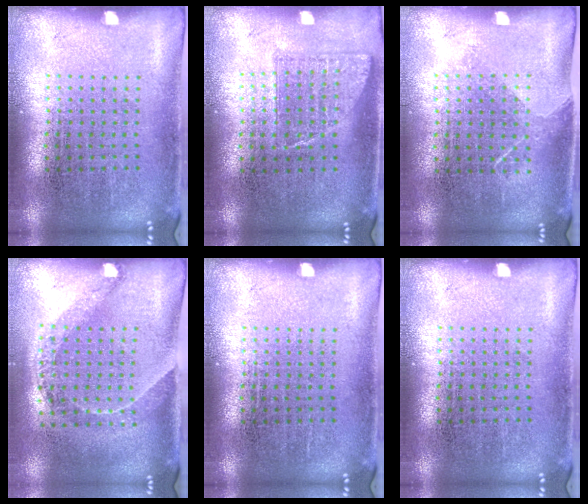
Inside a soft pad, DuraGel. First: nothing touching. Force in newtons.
{"total": 0.8, "press": 0.7, "slide": 0.3}
{"total": 1.2, "press": 1.0, "slide": 0.8}
{"total": 1.5, "press": 1.1, "slide": 0.9}
{"total": 0.0}
{"total": 0.0}